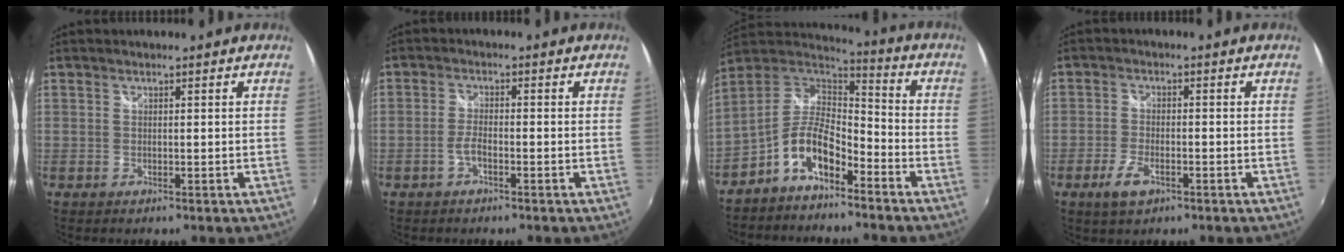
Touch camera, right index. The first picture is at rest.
{"total": 2.4, "force": [-1.5, 0.5, 1.7], "torque": [-0.045, 0.006, -0.033]}
{"total": 11.1, "force": [-6.2, 4.8, 7.8], "torque": [-0.166, 0.014, -0.115]}
{"total": 5.1, "force": [-2.9, 2.2, 3.6], "torque": [-0.086, -0.007, -0.053]}